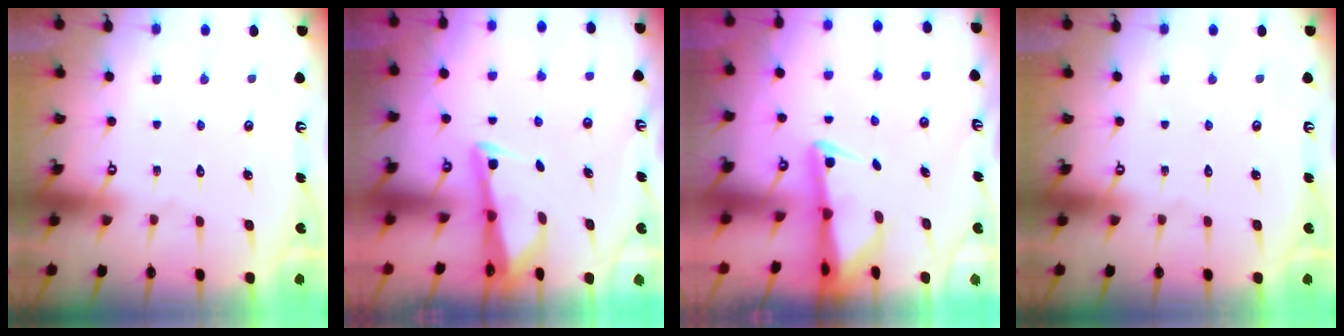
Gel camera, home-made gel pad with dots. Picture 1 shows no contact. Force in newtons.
{"total": 2.7, "press": 2.7, "slide": 0.2}
{"total": 2.6, "press": 2.5, "slide": 0.5}
{"total": 0.0}